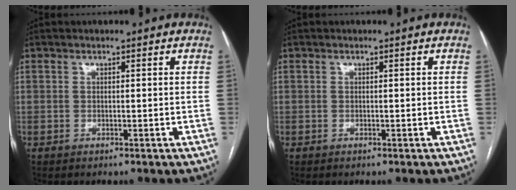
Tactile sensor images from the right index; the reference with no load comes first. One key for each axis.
{"total": 0.0}